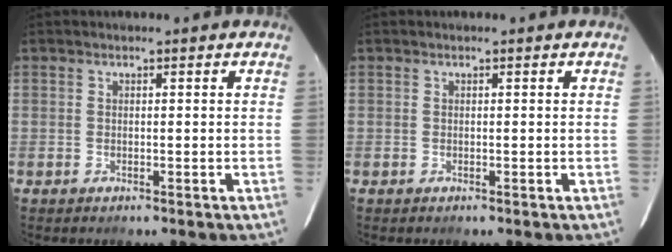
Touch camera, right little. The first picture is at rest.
{"total": 0.0}